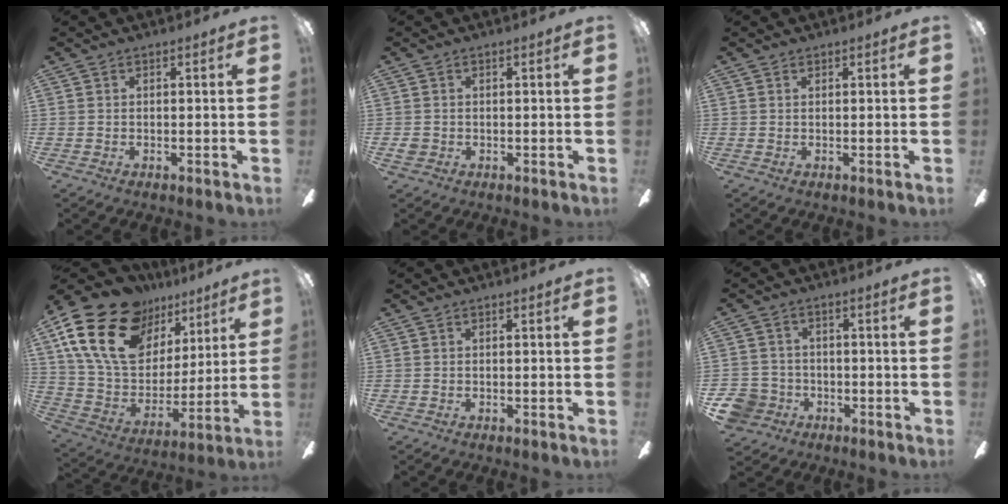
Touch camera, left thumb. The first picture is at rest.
{"total": 1.5, "force": [-0.3, 1.4, 0.5], "torque": [-0.008, 0.005, -0.008]}
{"total": 0.0}
{"total": 23.3, "force": [13.5, 14.3, 12.5], "torque": [-0.254, -0.067, 0.248]}
{"total": 0.0}
{"total": 7.1, "force": [-3.3, 6.0, 1.8], "torque": [-0.061, 0.026, -0.063]}